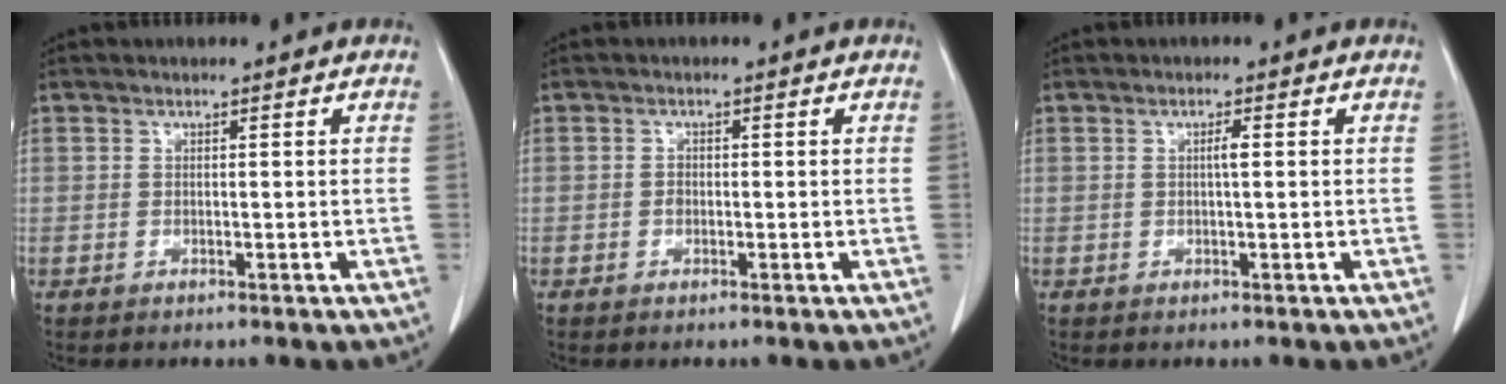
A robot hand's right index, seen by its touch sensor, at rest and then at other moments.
{"total": 0.9, "force": [-0.2, 0.8, 0.5], "torque": [-0.008, 0.003, -0.005]}
{"total": 1.3, "force": [0.2, 0.1, 1.2], "torque": [-0.022, 0.003, 0.002]}